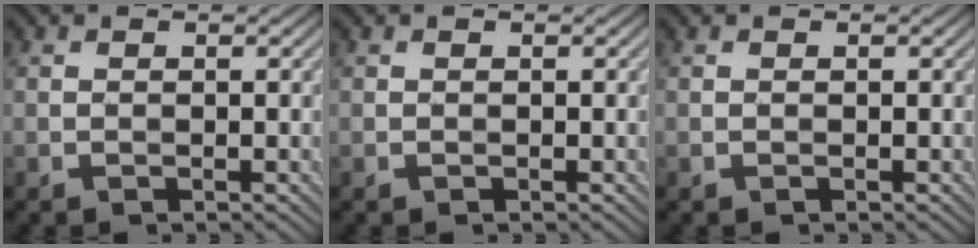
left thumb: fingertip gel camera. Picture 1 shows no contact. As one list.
[{"total": 0.0}, {"total": 0.0}]